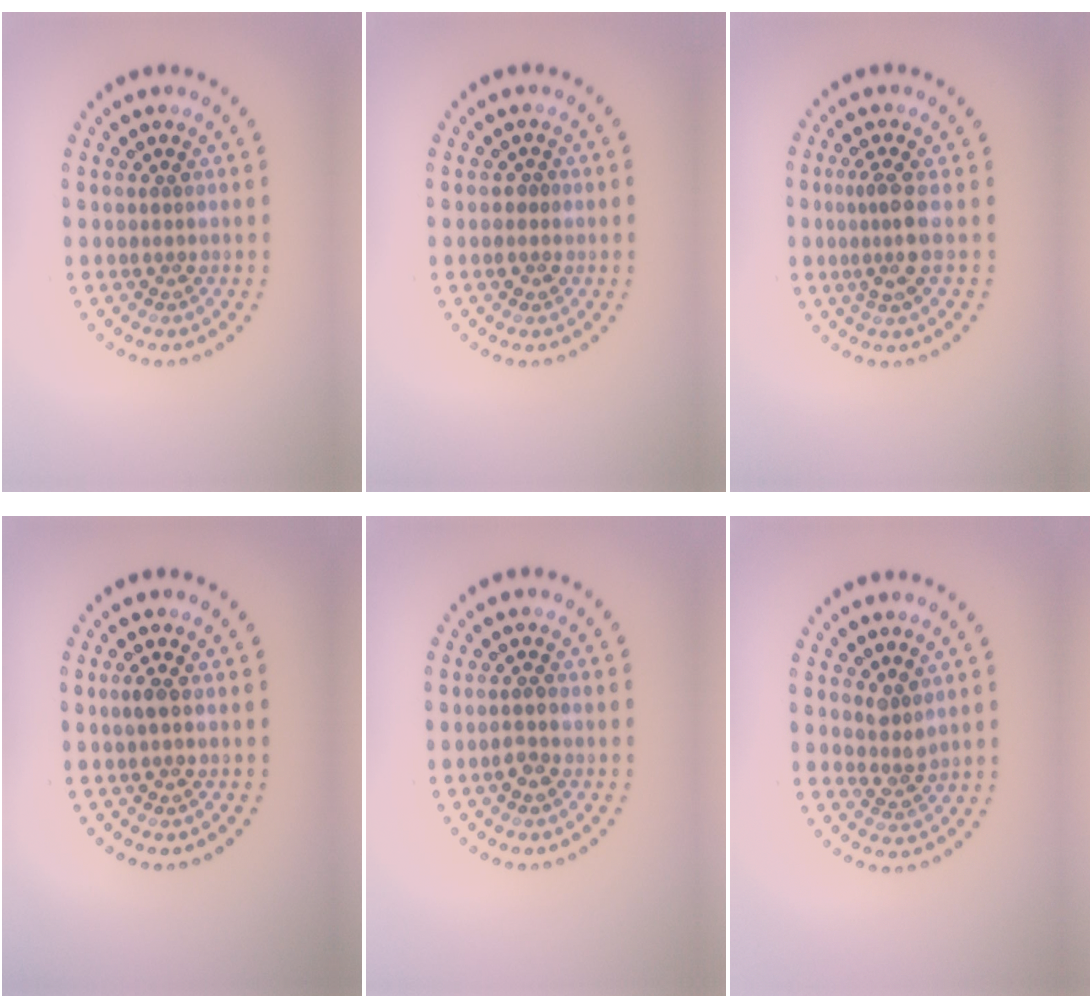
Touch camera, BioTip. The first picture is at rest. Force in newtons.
{"total": 1.1, "press": 1.1, "slide": 0.3}
{"total": 2.7, "press": 2.0, "slide": 1.8}
{"total": 1.1, "press": 1.0, "slide": 0.3}
{"total": 1.4, "press": 1.4, "slide": 0.3}
{"total": 1.7, "press": 1.2, "slide": 1.2}